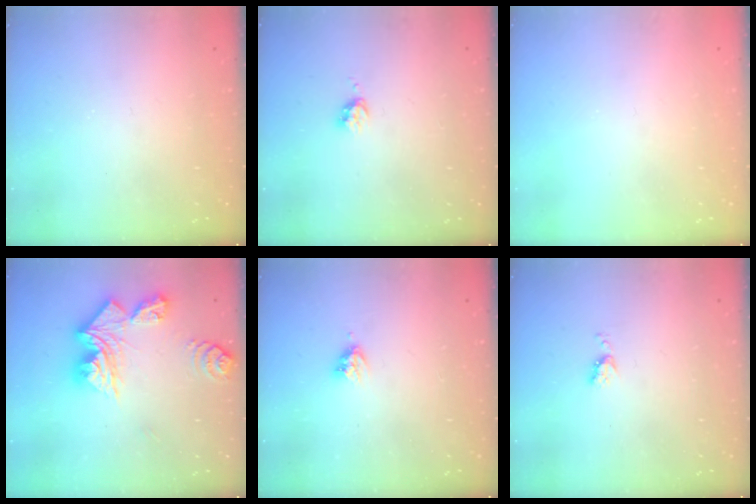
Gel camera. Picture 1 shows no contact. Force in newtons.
{"total": 3.7, "press": 3.7, "slide": 0.4}
{"total": 0.0}
{"total": 16.6, "press": 16.5, "slide": 1.9}
{"total": 3.8, "press": 3.8, "slide": 0.6}
{"total": 4.4, "press": 4.3, "slide": 0.6}